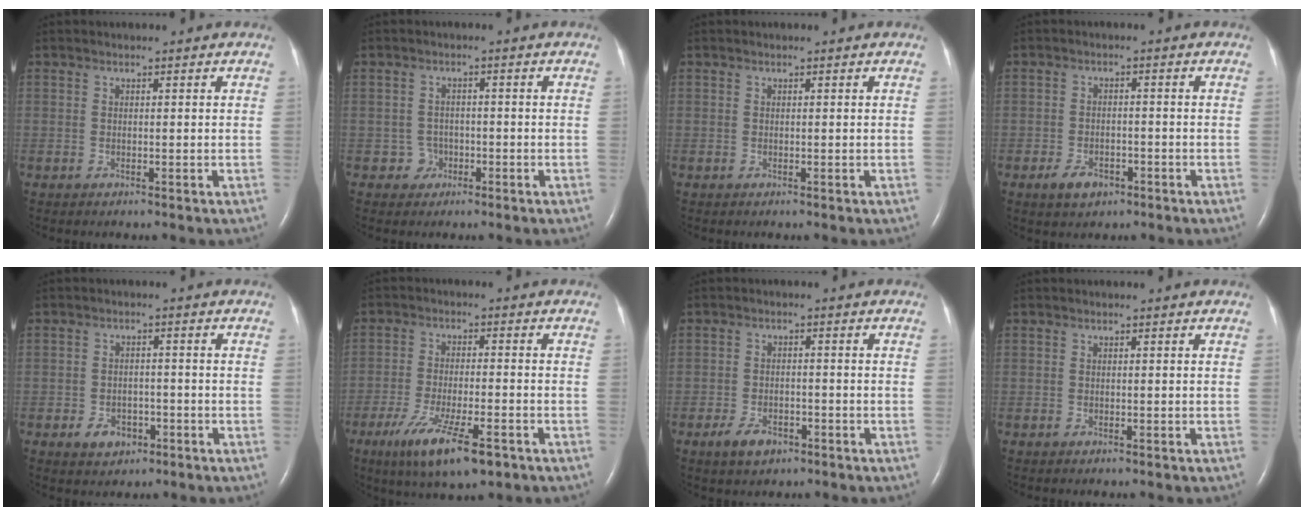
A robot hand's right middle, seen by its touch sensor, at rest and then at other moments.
{"total": 2.3, "force": [-1.0, 2.1, 0.0], "torque": [0.008, 0.011, -0.018]}
{"total": 0.0}
{"total": 4.5, "force": [-2.6, 2.6, 2.7], "torque": [-0.050, 0.000, -0.036]}
{"total": 4.1, "force": [-2.0, 2.9, 2.1], "torque": [-0.034, 0.003, -0.025]}
{"total": 11.2, "force": [-6.5, 2.4, 8.8], "torque": [-0.160, -0.023, -0.106]}
{"total": 4.4, "force": [-2.7, 2.3, 2.7], "torque": [-0.054, -0.001, -0.041]}
{"total": 0.0}